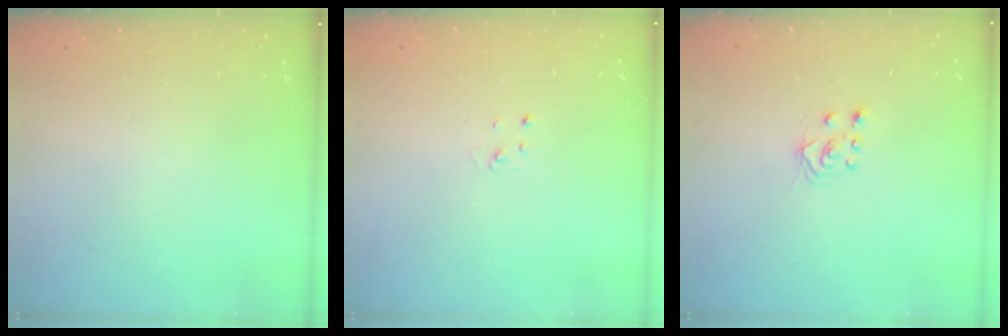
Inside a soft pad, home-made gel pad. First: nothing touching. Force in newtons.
{"total": 2.0, "press": 2.0, "slide": 0.2}
{"total": 3.9, "press": 3.8, "slide": 0.7}